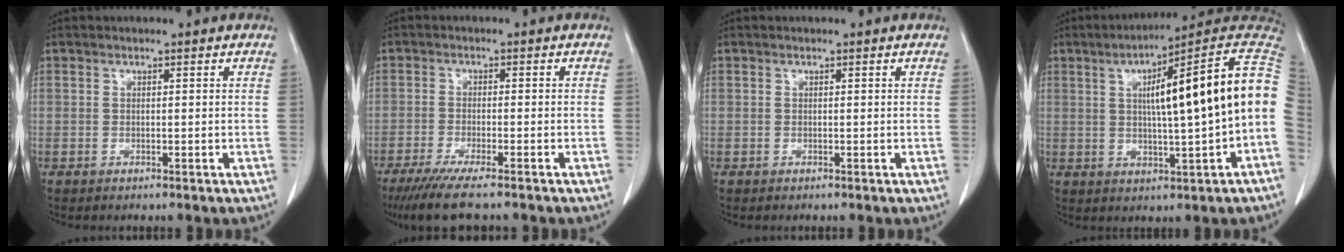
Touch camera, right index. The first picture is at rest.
{"total": 8.1, "force": [-6.4, 0.1, 5.0], "torque": [-0.078, -0.021, -0.100]}
{"total": 0.0}
{"total": 16.9, "force": [2.2, -0.1, 16.8], "torque": [-0.221, 0.034, 0.029]}